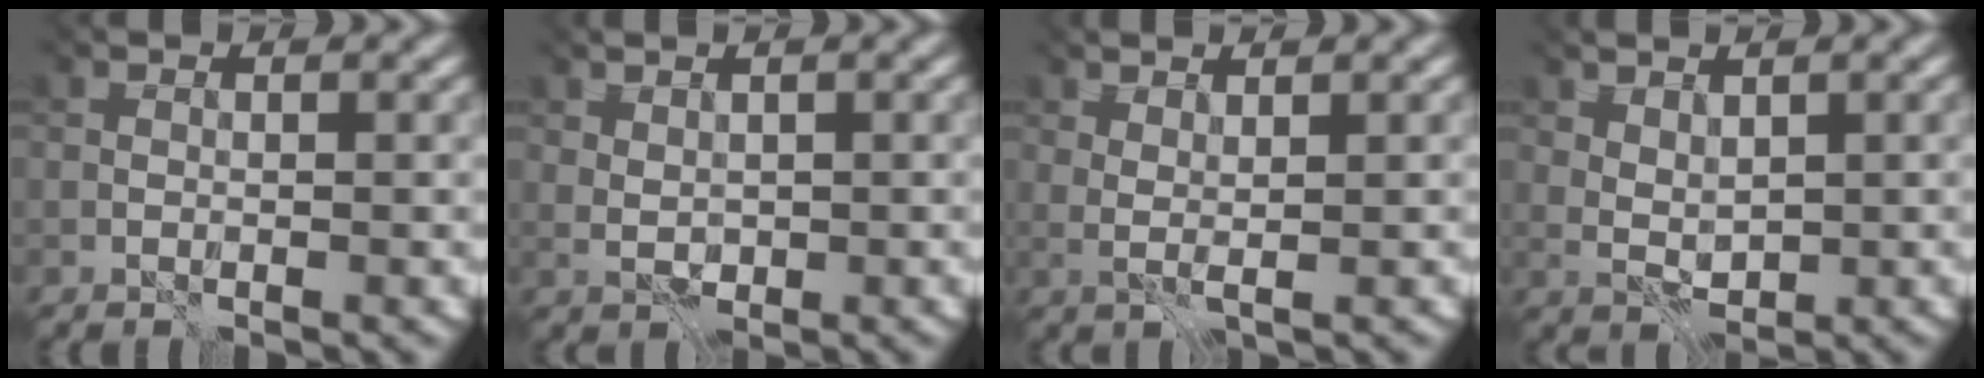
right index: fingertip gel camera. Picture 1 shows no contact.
{"total": 0.8, "force": [0.7, 0.3, 0.2], "torque": [-0.005, -0.001, 0.018]}
{"total": 1.2, "force": [1.0, -0.3, 0.5], "torque": [-0.015, -0.003, 0.020]}
{"total": 1.5, "force": [1.2, 0.5, 0.7], "torque": [-0.014, -0.002, 0.027]}